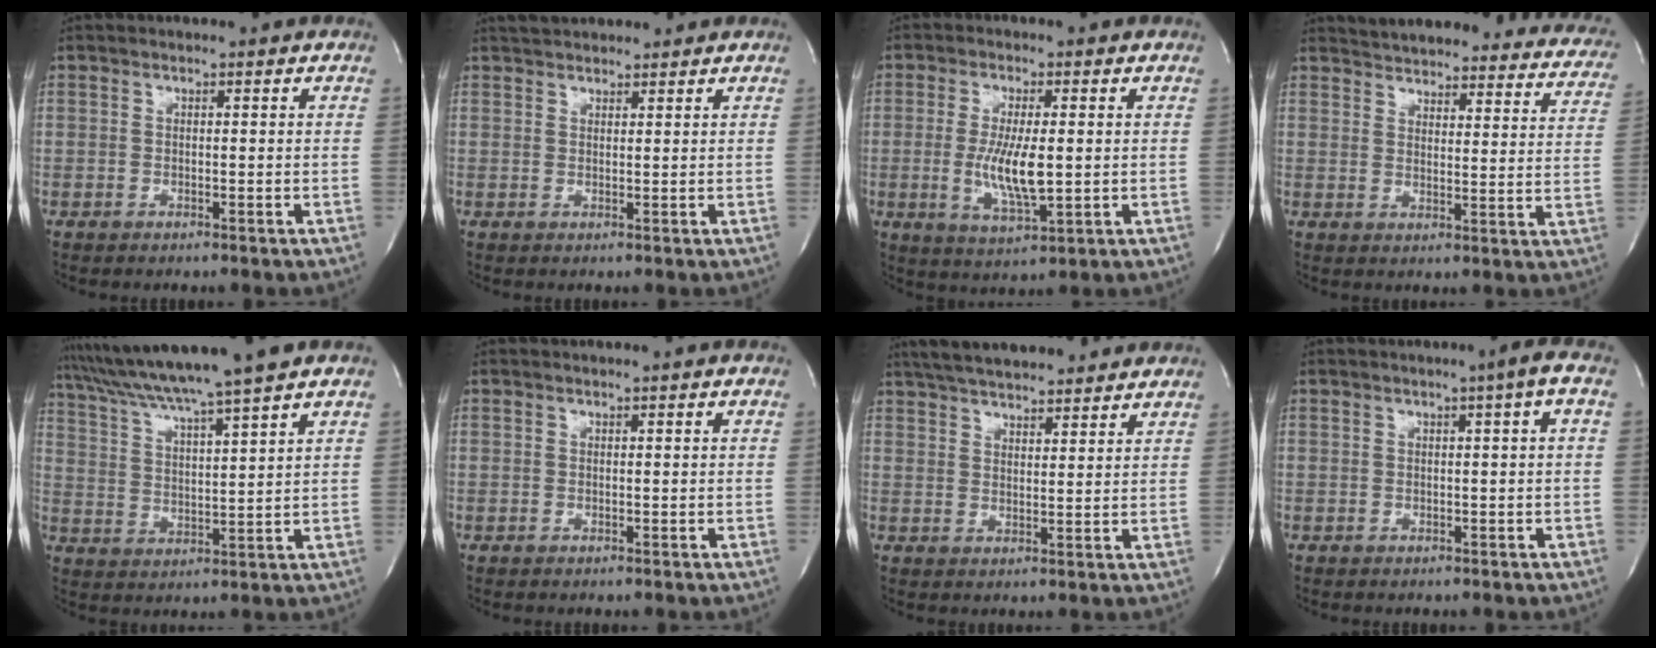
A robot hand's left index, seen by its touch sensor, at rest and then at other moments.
{"total": 4.6, "force": [4.3, 1.2, 1.3], "torque": [-0.017, 0.032, 0.068]}
{"total": 7.7, "force": [-0.5, 1.6, 7.5], "torque": [-0.147, -0.020, -0.007]}
{"total": 25.2, "force": [23.2, 6.5, 7.2], "torque": [-0.096, -0.055, 0.260]}
{"total": 13.6, "force": [11.5, -1.7, 7.0], "torque": [-0.125, 0.015, 0.188]}
{"total": 0.7, "force": [0.6, -0.2, 0.3], "torque": [-0.004, -0.001, 0.012]}
{"total": 15.5, "force": [13.8, 3.0, 6.5], "torque": [-0.106, 0.034, 0.202]}
{"total": 1.9, "force": [0.5, -0.3, 1.8], "torque": [-0.028, 0.004, 0.007]}